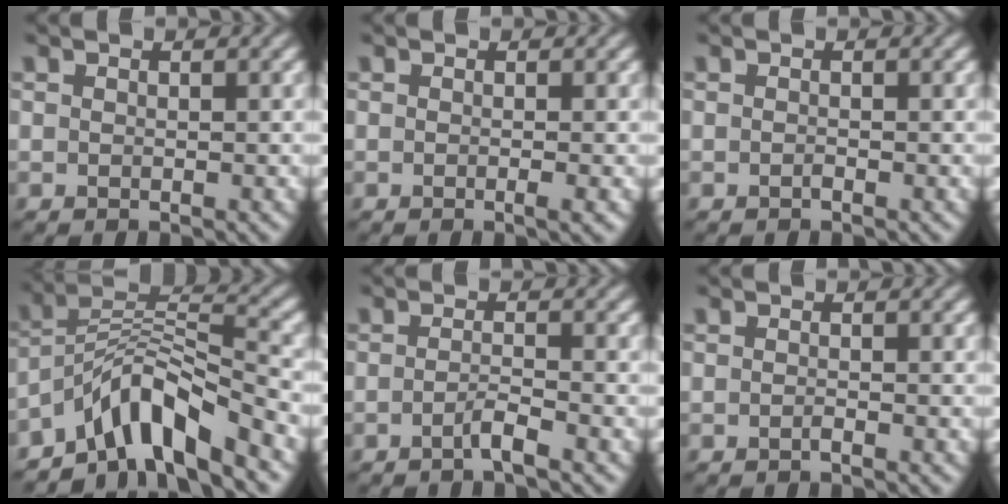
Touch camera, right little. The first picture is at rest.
{"total": 0.9, "force": [-0.4, -0.1, 0.7], "torque": [-0.009, 0.001, -0.008]}
{"total": 0.6, "force": [-0.5, -0.3, 0.0], "torque": [0.004, -0.002, -0.009]}
{"total": 10.4, "force": [-4.1, 6.6, 6.8], "torque": [-0.110, -0.027, -0.063]}
{"total": 1.8, "force": [-1.5, -0.6, 0.9], "torque": [-0.010, -0.005, -0.028]}
{"total": 0.8, "force": [-0.7, -0.3, 0.1], "torque": [0.001, 0.000, -0.016]}